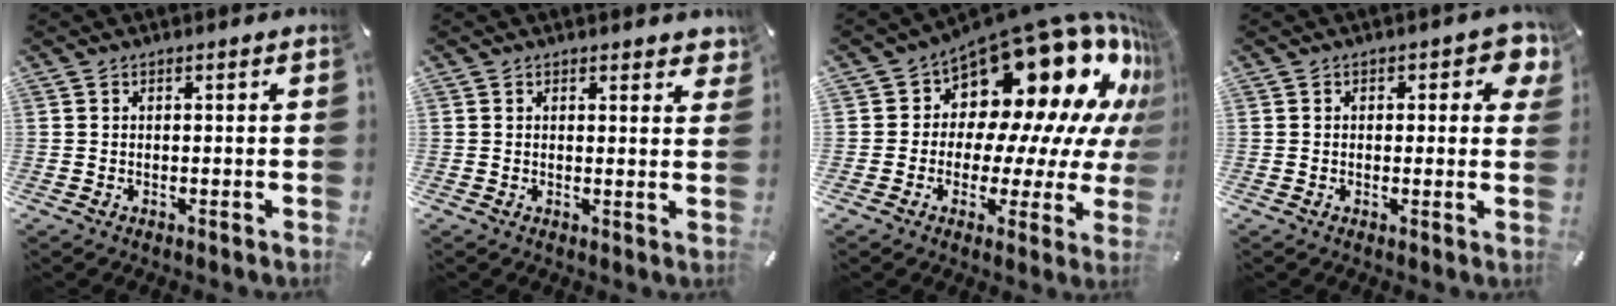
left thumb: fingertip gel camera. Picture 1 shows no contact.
{"total": 2.0, "force": [1.7, 0.8, 0.7], "torque": [-0.002, -0.008, 0.028]}
{"total": 21.7, "force": [12.5, 11.9, 13.1], "torque": [-0.192, -0.113, 0.222]}
{"total": 4.4, "force": [1.4, 2.4, 3.4], "torque": [-0.037, -0.001, 0.018]}